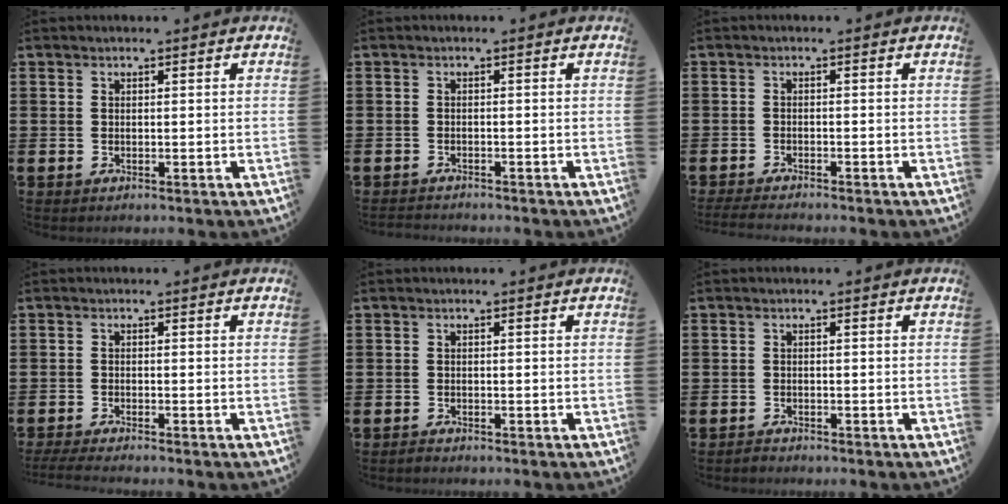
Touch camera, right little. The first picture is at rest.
{"total": 0.9, "force": [-0.9, 0.0, 0.0], "torque": [-0.002, -0.001, -0.019]}
{"total": 1.4, "force": [-1.3, 0.0, 0.4], "torque": [-0.006, 0.002, -0.026]}
{"total": 1.5, "force": [-1.2, 0.0, 0.9], "torque": [-0.013, 0.000, -0.023]}
{"total": 0.5, "force": [-0.5, 0.1, 0.0], "torque": [-0.002, -0.001, -0.011]}
{"total": 0.7, "force": [-0.6, 0.1, -0.1], "torque": [0.000, -0.001, -0.014]}